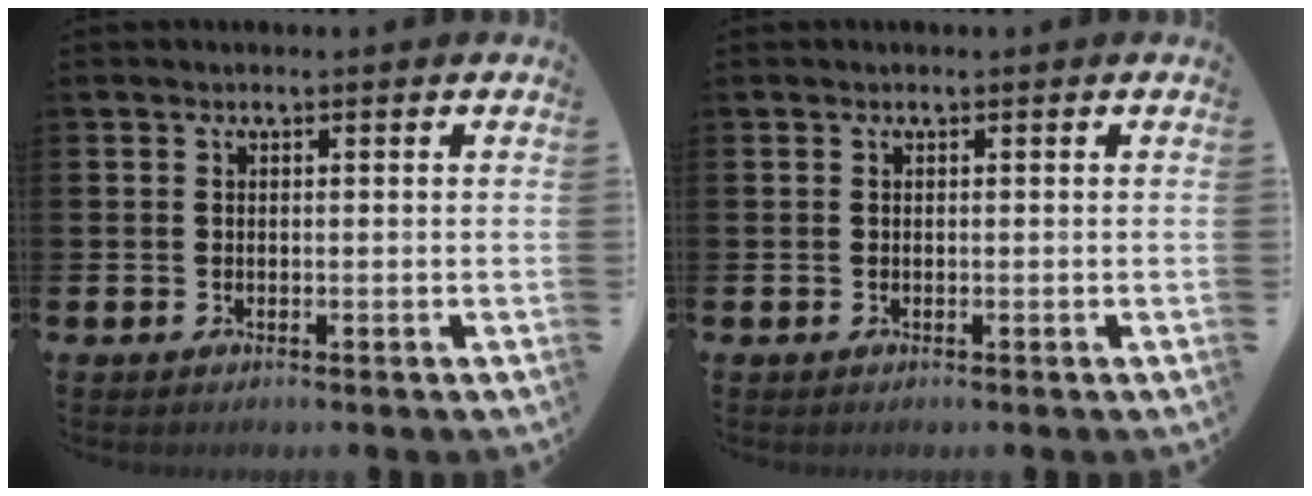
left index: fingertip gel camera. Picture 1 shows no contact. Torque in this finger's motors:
{"motor_torque": [-0.01, 0.11, -0.04, 0.01]}